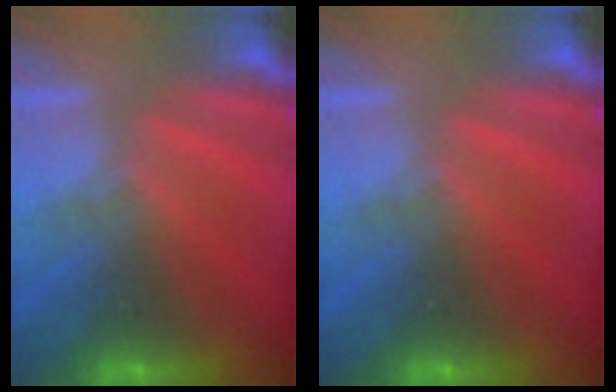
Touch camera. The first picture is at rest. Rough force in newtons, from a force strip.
{"total": 0.0}